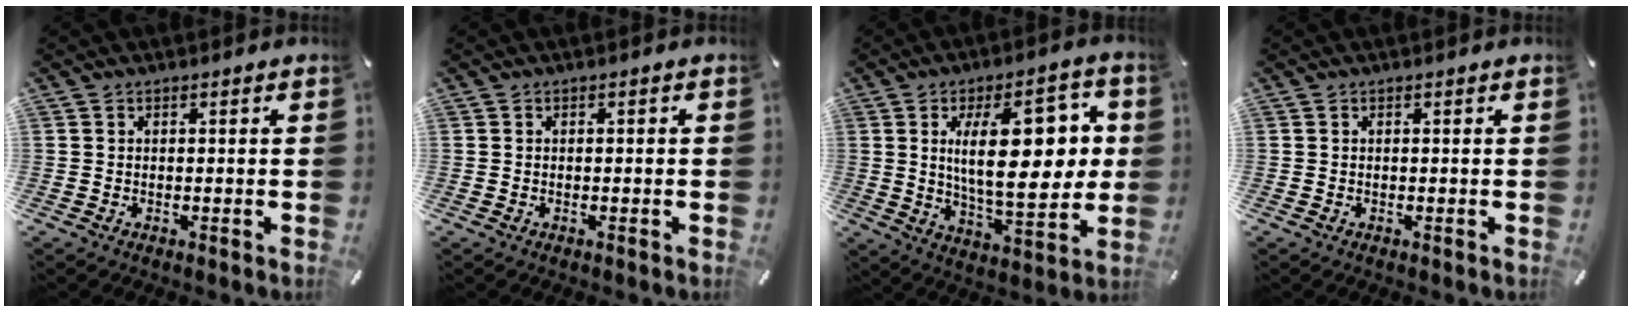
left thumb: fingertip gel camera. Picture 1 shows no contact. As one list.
[{"total": 0.5, "force": [-0.2, 0.3, 0.4], "torque": [-0.007, -0.001, -0.004]}, {"total": 21.5, "force": [3.7, 9.7, 18.9], "torque": [-0.296, -0.001, 0.051]}, {"total": 0.0}]